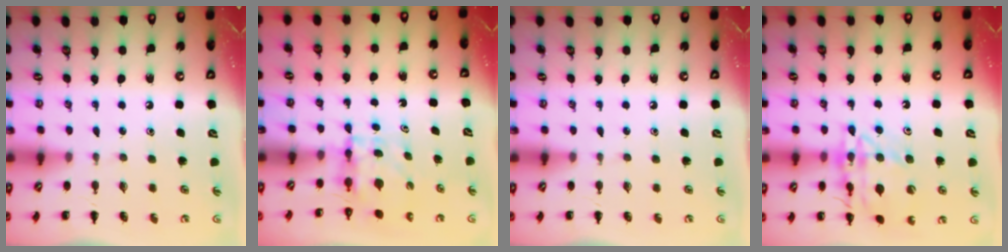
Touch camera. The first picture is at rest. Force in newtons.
{"total": 4.0, "press": 4.0, "slide": 0.3}
{"total": 0.0}
{"total": 16.3, "press": 16.3, "slide": 1.1}